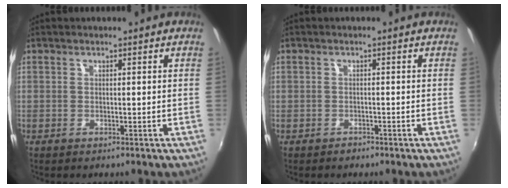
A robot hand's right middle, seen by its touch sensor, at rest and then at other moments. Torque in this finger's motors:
{"motor_torque": [-0.19, -0.49, -0.64, -0.09]}